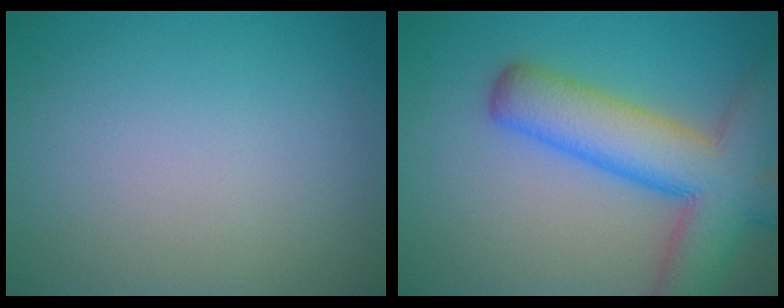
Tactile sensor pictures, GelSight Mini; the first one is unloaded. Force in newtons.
{"total": 10.0, "press": 10.0, "slide": 0.6}